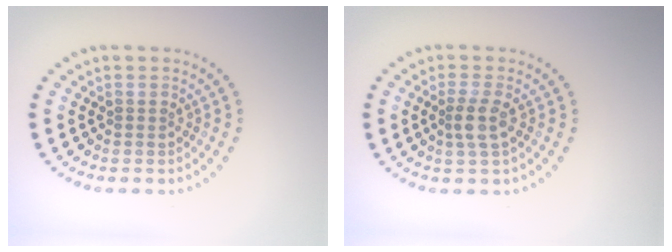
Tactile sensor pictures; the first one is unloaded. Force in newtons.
{"total": 2.0, "press": 1.7, "slide": 1.0}